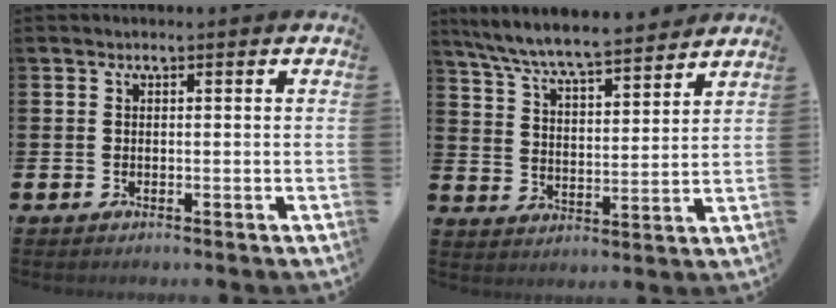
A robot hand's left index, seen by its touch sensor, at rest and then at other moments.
{"total": 7.6, "force": [7.3, 0.4, 2.1], "torque": [-0.073, -0.049, 0.129]}